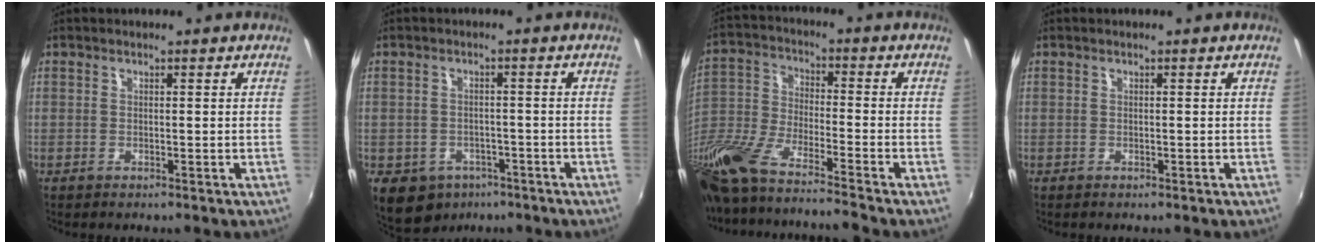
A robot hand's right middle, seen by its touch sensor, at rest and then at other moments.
{"total": 10.5, "force": [-5.9, 7.7, 3.9], "torque": [-0.105, -0.005, -0.073]}
{"total": 21.1, "force": [-16.3, 2.6, 13.2], "torque": [-0.266, -0.056, -0.312]}
{"total": 0.0}